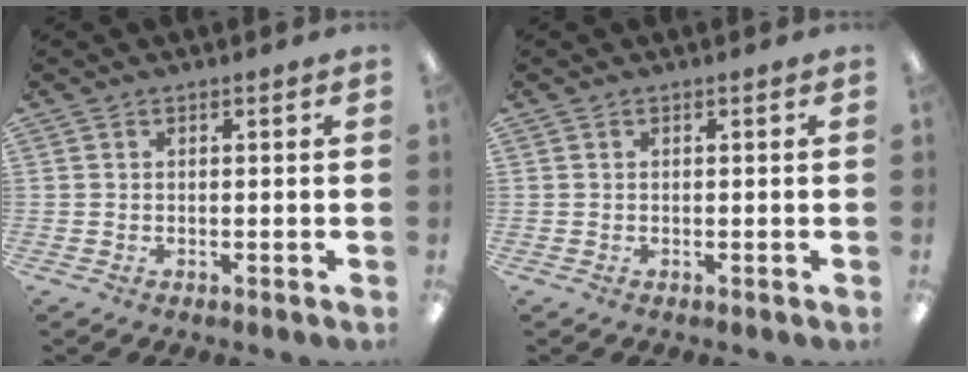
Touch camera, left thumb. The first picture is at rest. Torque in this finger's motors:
{"motor_torque": [-0.01, 0.01, -0.04, 0.04, 0.00]}